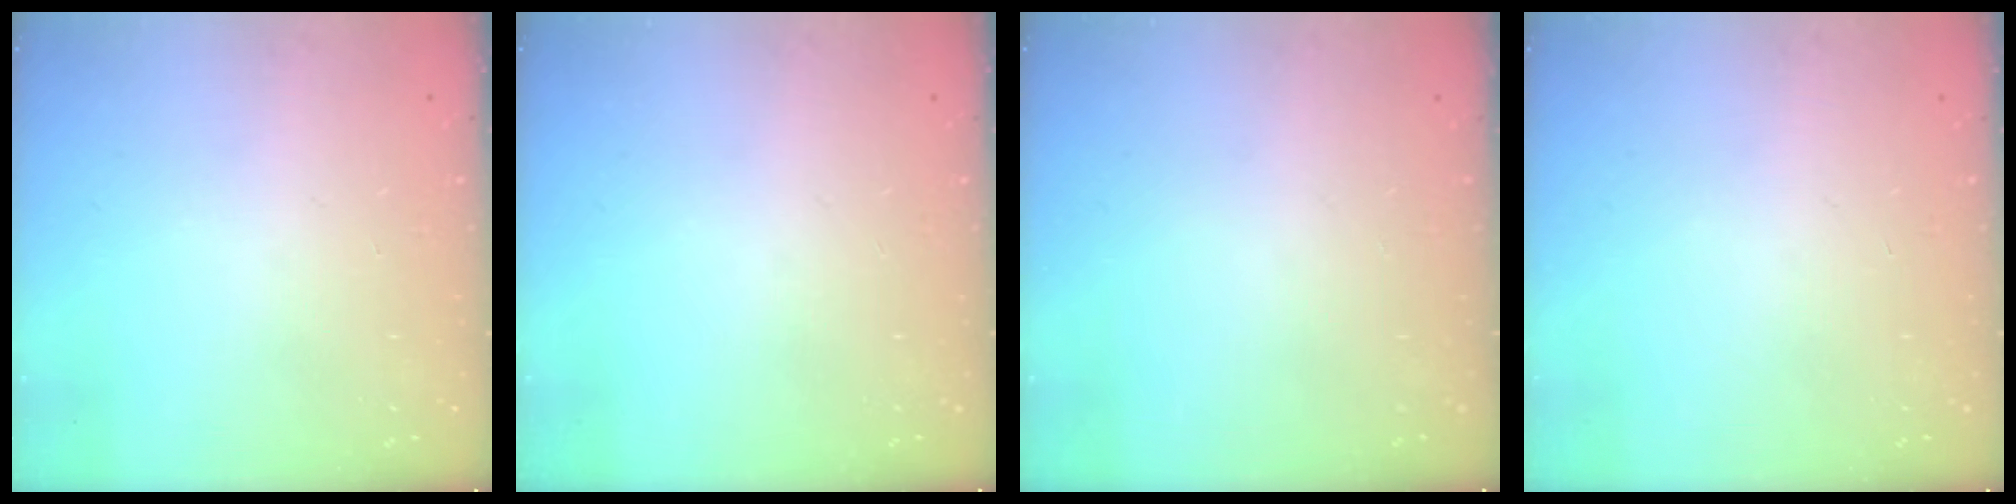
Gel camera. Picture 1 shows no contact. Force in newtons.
{"total": 0.0}
{"total": 0.0}
{"total": 0.0}